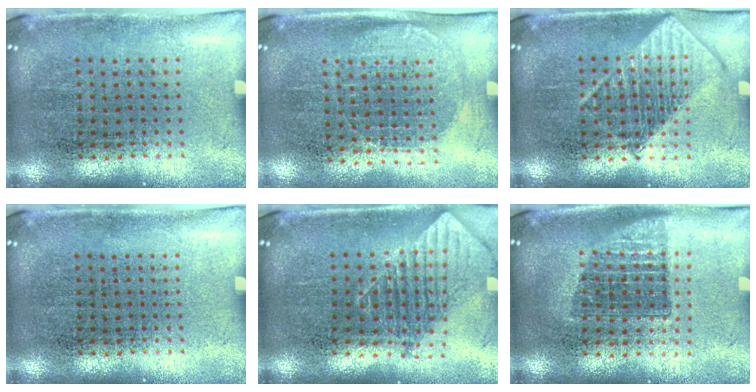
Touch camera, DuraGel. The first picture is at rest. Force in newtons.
{"total": 1.2, "press": 1.1, "slide": 0.6}
{"total": 2.7, "press": 2.7, "slide": 0.4}
{"total": 0.0}
{"total": 1.6, "press": 1.3, "slide": 0.9}
{"total": 1.4, "press": 1.2, "slide": 0.8}